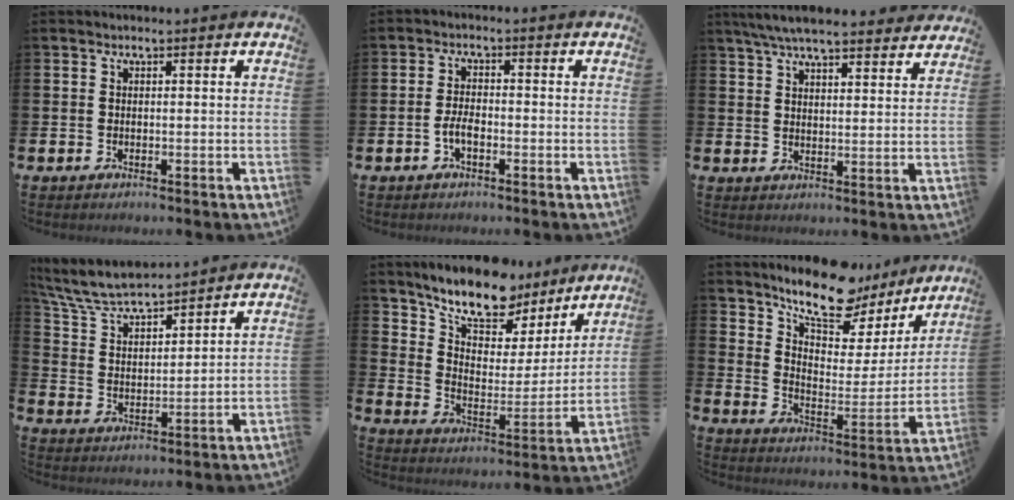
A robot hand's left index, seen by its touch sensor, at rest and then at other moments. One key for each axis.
{"total": 2.6, "fx": -1.0, "fy": 1.2, "fz": 2.1, "tx": -0.036, "ty": 0.003, "tz": -0.021}
{"total": 6.7, "fx": 6.3, "fy": 1.0, "fz": 2.1, "tx": -0.056, "ty": -0.026, "tz": 0.114}
{"total": 7.0, "fx": 6.6, "fy": 1.1, "fz": 2.1, "tx": -0.072, "ty": -0.038, "tz": 0.116}
{"total": 11.8, "fx": 9.9, "fy": 4.7, "fz": 4.1, "tx": -0.111, "ty": -0.067, "tz": 0.173}
{"total": 12.1, "fx": 10.5, "fy": 4.0, "fz": 4.4, "tx": -0.103, "ty": -0.067, "tz": 0.185}